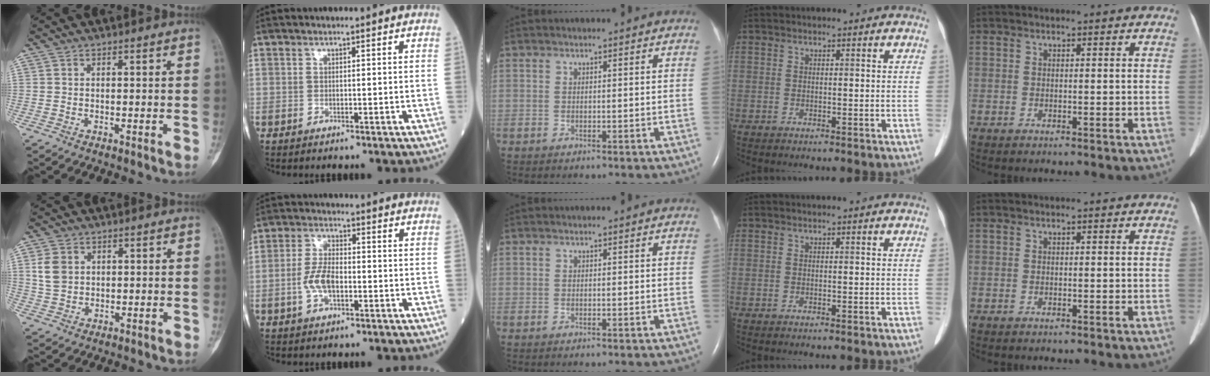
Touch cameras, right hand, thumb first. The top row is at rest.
{"thumb": {"total": 4.9, "force": [1.3, 3.9, 2.6], "torque": [-0.040, 0.000, 0.028]}, "index": {"total": 5.5, "force": [-1.4, 2.5, 4.7], "torque": [-0.103, 0.008, -0.030]}}